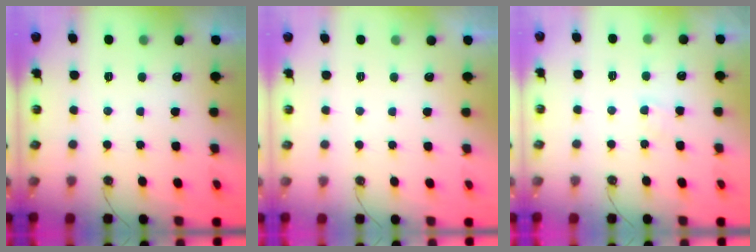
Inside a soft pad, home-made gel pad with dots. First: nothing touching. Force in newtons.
{"total": 0.0}
{"total": 2.8, "press": 2.8, "slide": 0.3}